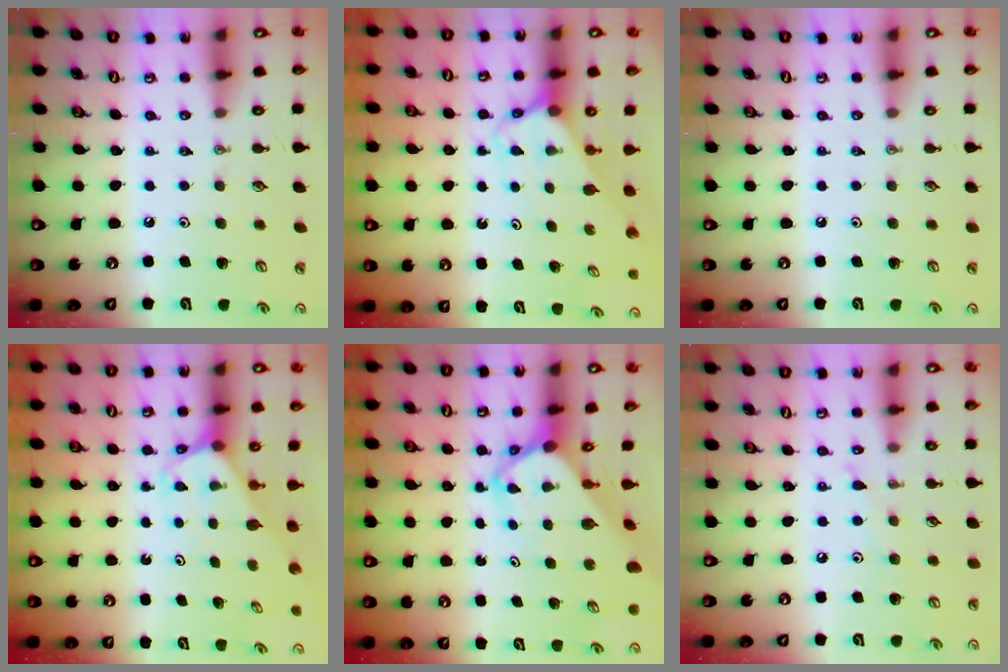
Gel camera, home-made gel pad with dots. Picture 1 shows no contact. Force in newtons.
{"total": 2.9, "press": 2.9, "slide": 0.2}
{"total": 0.0}
{"total": 2.5, "press": 2.5, "slide": 0.2}
{"total": 4.3, "press": 4.3, "slide": 0.4}
{"total": 4.8, "press": 4.7, "slide": 0.3}